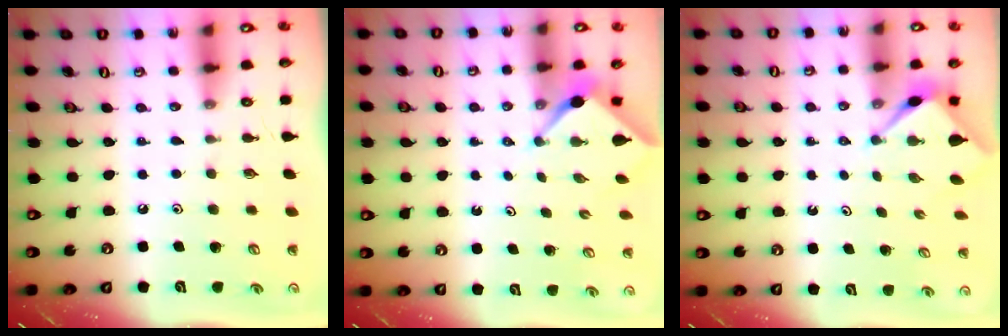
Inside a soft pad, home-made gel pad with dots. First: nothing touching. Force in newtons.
{"total": 2.5, "press": 2.5, "slide": 0.3}
{"total": 3.0, "press": 3.0, "slide": 0.2}